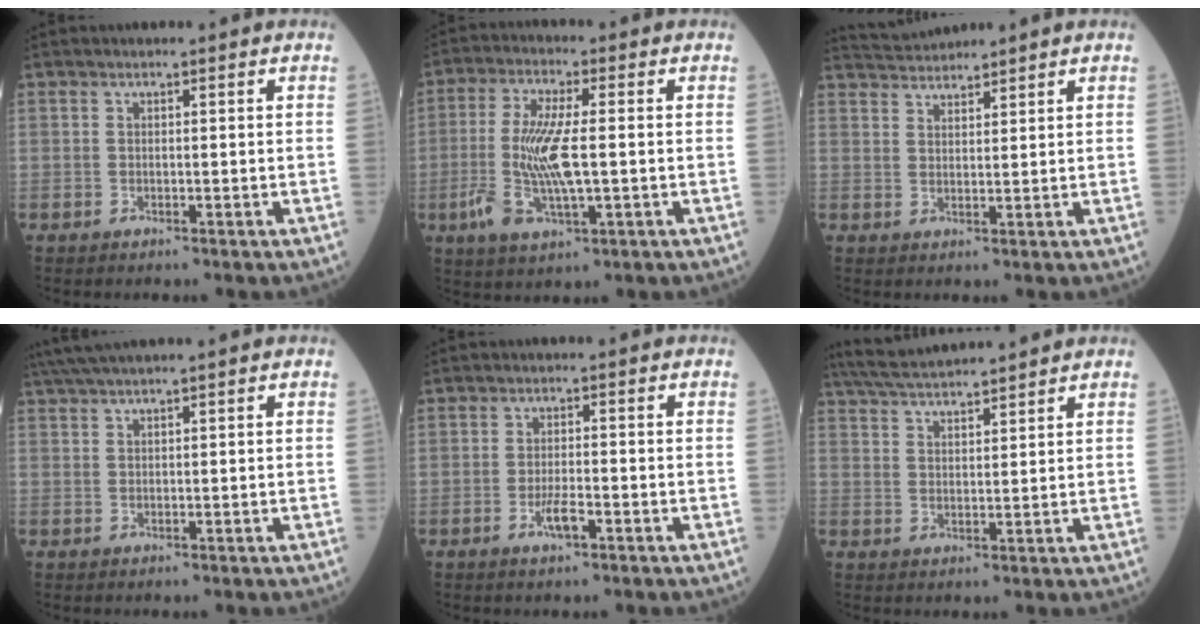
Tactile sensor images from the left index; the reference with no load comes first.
{"total": 10.0, "force": [-1.3, 2.3, 9.6], "torque": [-0.209, -0.008, -0.021]}
{"total": 3.9, "force": [3.9, -0.3, 0.0], "torque": [-0.013, 0.019, 0.078]}
{"total": 4.5, "force": [3.7, -0.9, 2.2], "torque": [-0.044, 0.025, 0.076]}
{"total": 2.5, "force": [-1.4, 0.4, 2.1], "torque": [-0.042, -0.002, -0.025]}
{"total": 9.6, "force": [9.0, 0.1, 3.4], "torque": [-0.071, 0.032, 0.152]}